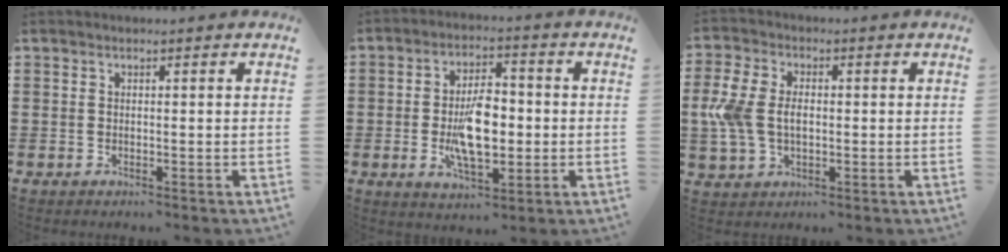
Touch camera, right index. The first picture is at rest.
{"total": 9.4, "force": [-1.2, 4.4, 8.2], "torque": [-0.151, -0.004, -0.028]}
{"total": 6.8, "force": [-0.3, 4.6, 5.0], "torque": [-0.142, 0.001, -0.018]}